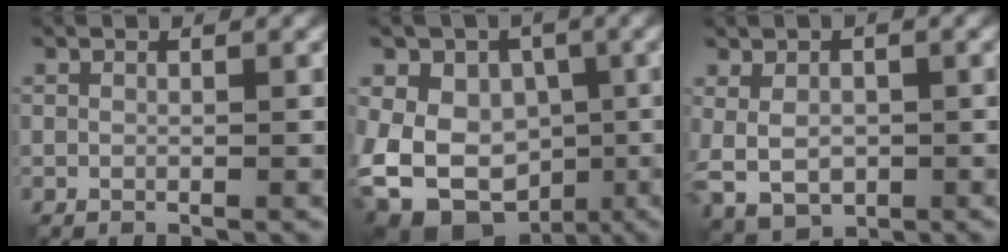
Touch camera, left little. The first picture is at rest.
{"total": 11.8, "force": [-3.6, 9.7, 5.6], "torque": [-0.077, -0.004, -0.082]}
{"total": 5.3, "force": [-0.5, 4.1, 3.4], "torque": [-0.067, -0.004, 0.002]}